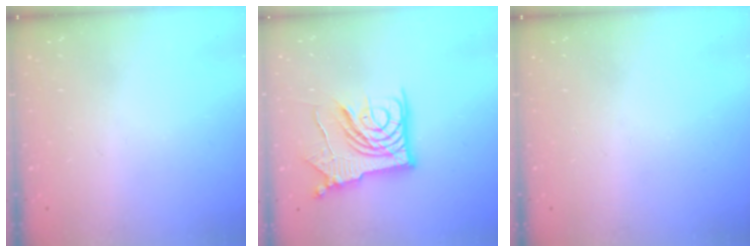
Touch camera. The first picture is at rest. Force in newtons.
{"total": 15.6, "press": 15.5, "slide": 1.5}
{"total": 0.0}